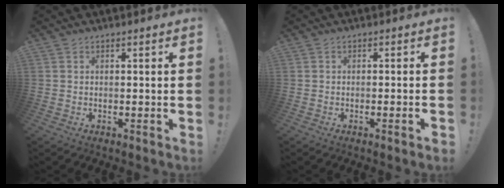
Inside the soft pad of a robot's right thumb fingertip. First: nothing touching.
{"total": 1.8, "force": [-0.9, -0.4, 1.5], "torque": [-0.028, -0.003, -0.014]}